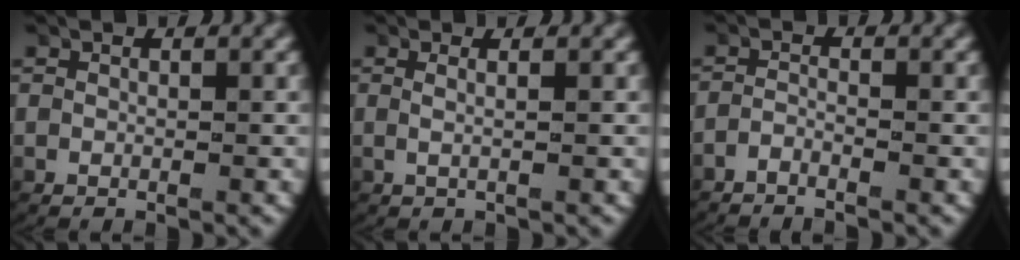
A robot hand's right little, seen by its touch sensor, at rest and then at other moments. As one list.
[{"total": 1.2, "force": [0.1, -0.3, 1.2], "torque": [-0.033, -0.005, 0.005]}, {"total": 2.5, "force": [-2.5, 0.3, 0.4], "torque": [-0.025, -0.014, -0.039]}]